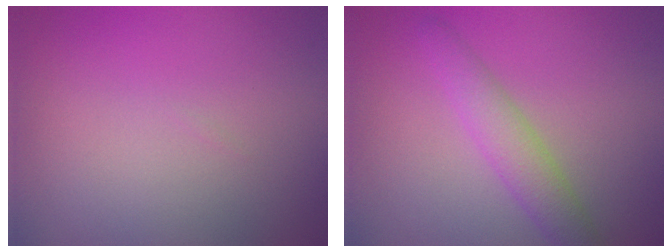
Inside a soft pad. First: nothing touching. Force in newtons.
{"total": 3.2, "press": 3.2, "slide": 0.1}